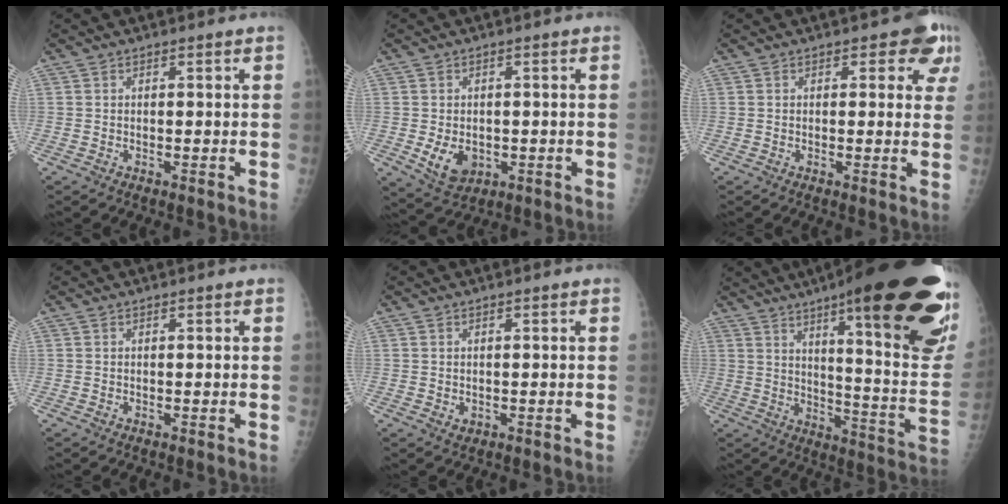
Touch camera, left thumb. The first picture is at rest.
{"total": 5.9, "force": [-1.0, 4.5, 3.8], "torque": [-0.046, -0.007, -0.001]}
{"total": 5.2, "force": [2.6, 3.1, 3.2], "torque": [0.003, -0.006, 0.020]}
{"total": 0.0}
{"total": 1.4, "force": [-0.1, 1.2, 0.6], "torque": [-0.006, -0.001, 0.004]}
{"total": 34.3, "force": [18.9, 7.4, 27.6], "torque": [-0.266, -0.045, 0.271]}